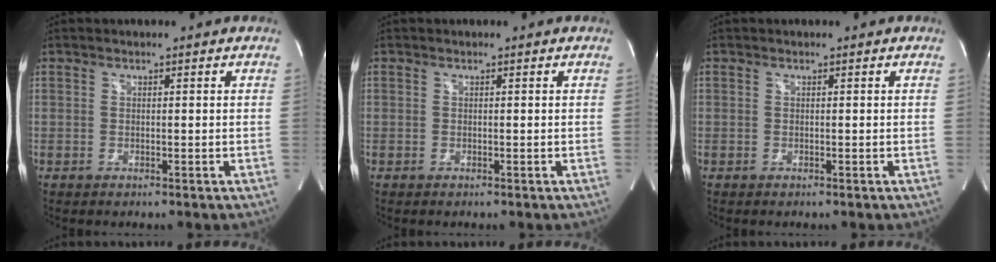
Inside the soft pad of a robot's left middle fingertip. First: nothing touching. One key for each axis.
{"total": 0.0}
{"total": 0.0}